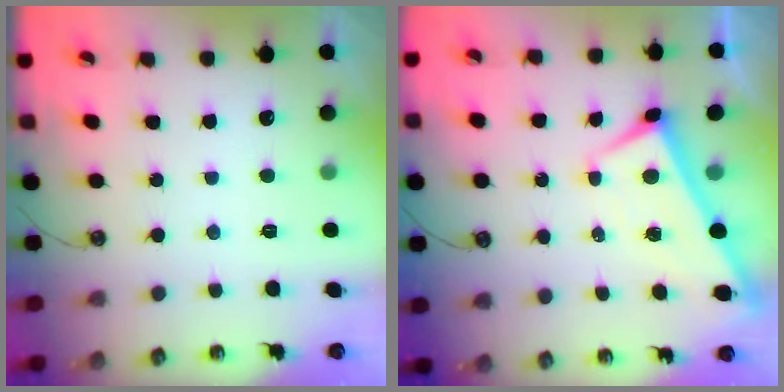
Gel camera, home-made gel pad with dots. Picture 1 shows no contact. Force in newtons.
{"total": 1.9, "press": 1.9, "slide": 0.2}